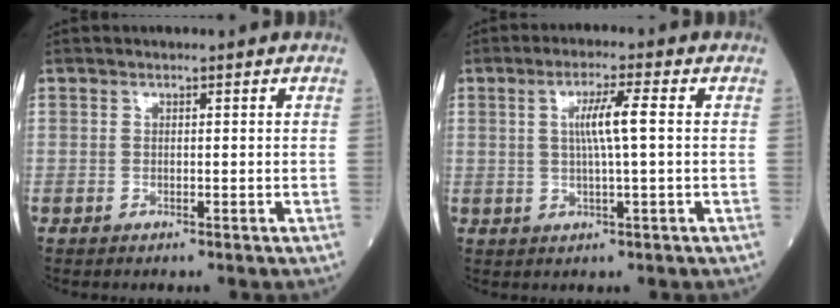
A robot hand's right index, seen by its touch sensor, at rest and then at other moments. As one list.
[{"total": 5.1, "force": [0.7, -0.2, 5.1], "torque": [-0.093, 0.003, 0.014]}]